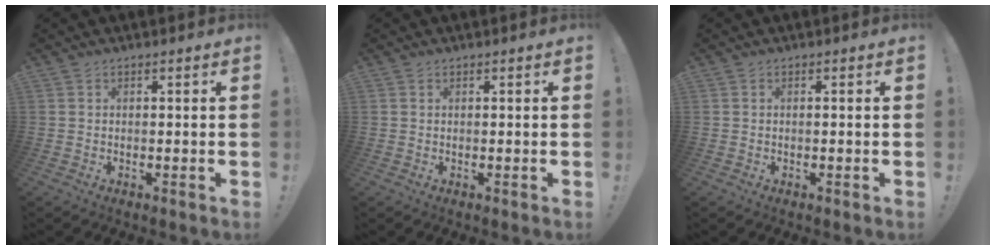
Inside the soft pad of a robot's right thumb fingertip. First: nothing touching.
{"total": 0.0}
{"total": 0.0}